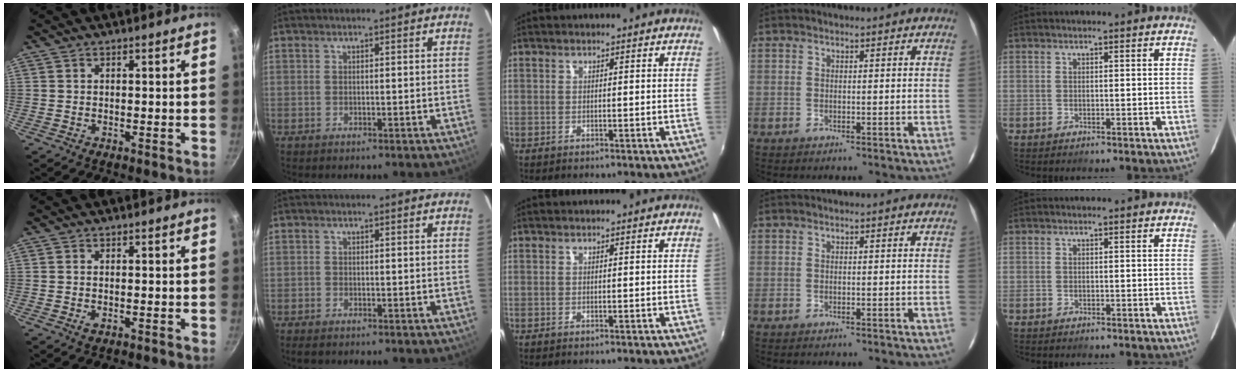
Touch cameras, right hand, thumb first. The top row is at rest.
{"thumb": {"total": 0.9, "force": [-0.2, 0.4, 0.8], "torque": [-0.016, 0.000, -0.002]}, "index": {"total": 1.4, "force": [-1.2, 0.5, 0.5], "torque": [-0.013, -0.004, -0.022]}}